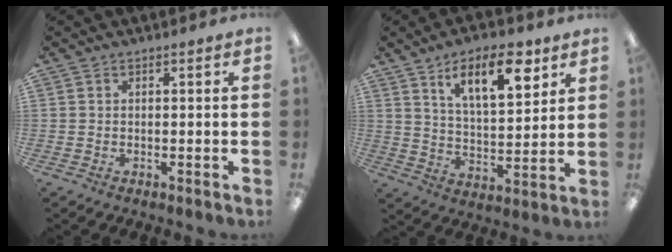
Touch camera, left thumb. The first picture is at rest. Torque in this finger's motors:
{"motor_torque": [-0.08, 0.29, 0.71, -0.78, 0.07]}